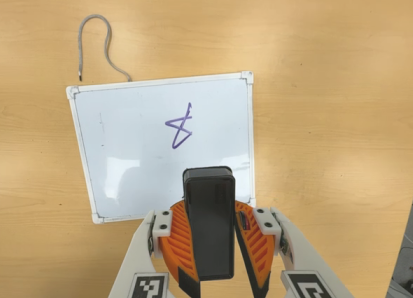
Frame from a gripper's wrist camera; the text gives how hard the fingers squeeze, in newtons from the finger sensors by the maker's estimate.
{"total": 11.7, "left": 11.4, "right": 12.1}